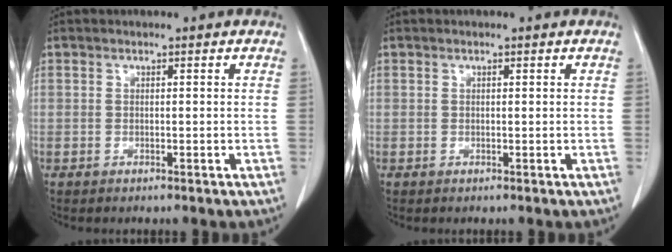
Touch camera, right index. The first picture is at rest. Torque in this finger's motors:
{"motor_torque": [-0.34, 0.51, -0.09, -0.01]}